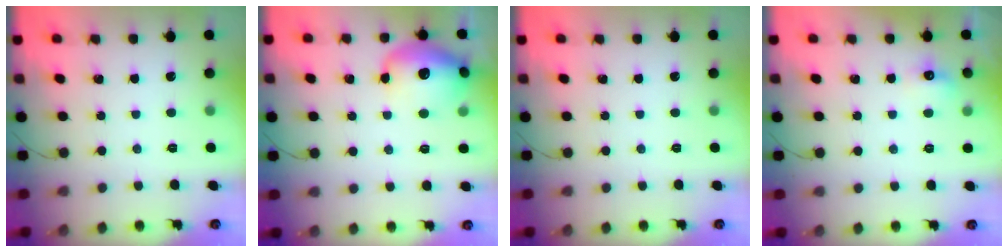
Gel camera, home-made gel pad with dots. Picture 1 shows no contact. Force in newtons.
{"total": 18.3, "press": 17.5, "slide": 5.6}
{"total": 0.0}
{"total": 5.4, "press": 5.1, "slide": 1.6}